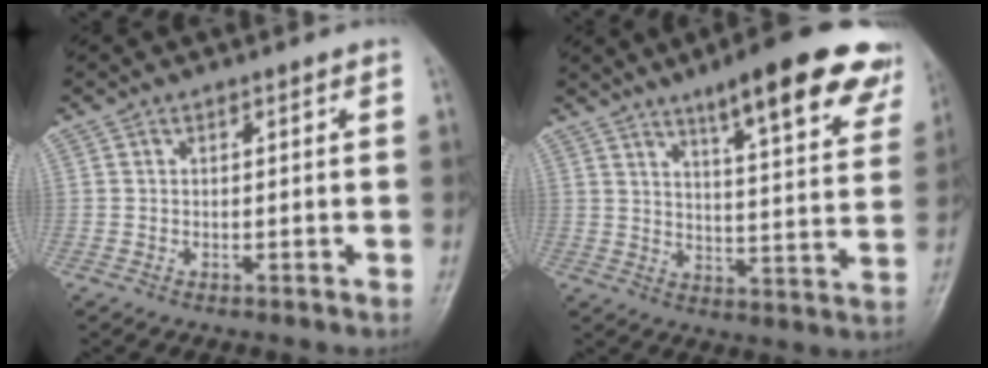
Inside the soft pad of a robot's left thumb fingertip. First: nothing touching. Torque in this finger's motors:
{"motor_torque": [0.30, 0.25, 1.50, -1.26, 0.27]}